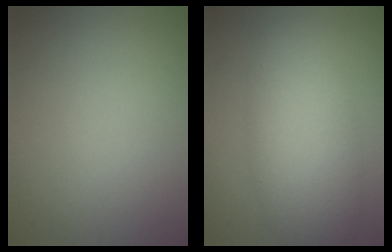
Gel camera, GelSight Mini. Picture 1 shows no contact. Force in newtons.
{"total": 6.9, "press": 6.9, "slide": 0.4}